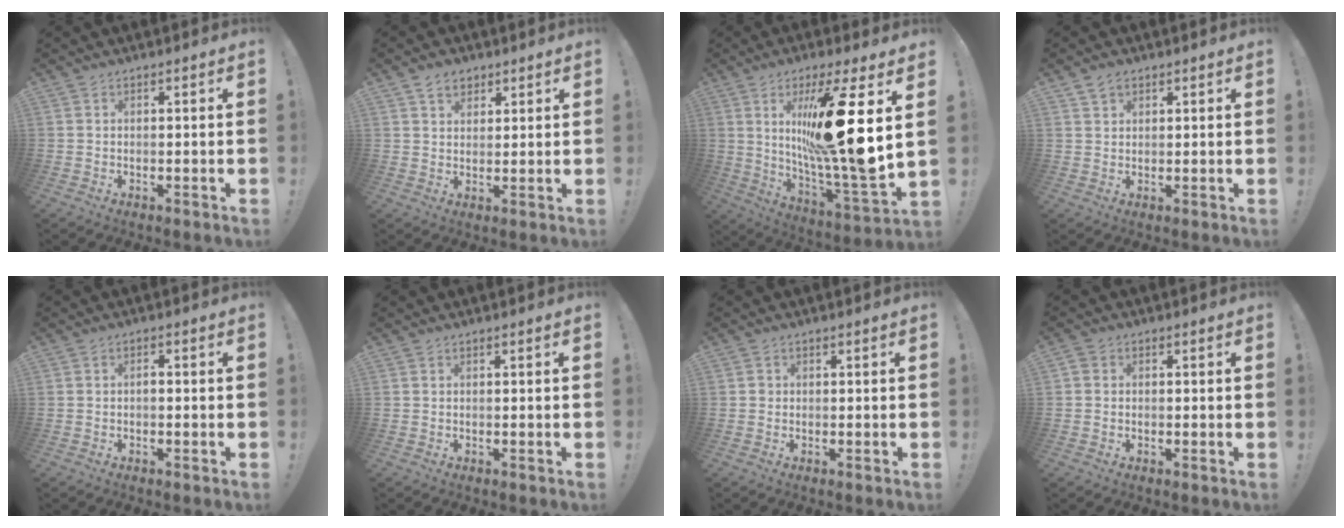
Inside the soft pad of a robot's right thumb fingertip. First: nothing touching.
{"total": 5.2, "force": [3.3, 3.5, 1.9], "torque": [-0.020, -0.011, 0.059]}
{"total": 22.9, "force": [6.2, 3.5, 21.8], "torque": [-0.341, -0.052, 0.090]}
{"total": 2.7, "force": [1.9, 1.7, 0.8], "torque": [-0.012, -0.006, 0.034]}
{"total": 1.0, "force": [-0.4, 0.3, 0.8], "torque": [-0.017, 0.000, -0.007]}
{"total": 0.0}
{"total": 1.0, "force": [0.0, 1.0, 0.2], "torque": [-0.001, 0.002, -0.001]}
{"total": 1.8, "force": [-0.4, 1.5, 0.8], "torque": [-0.013, 0.008, -0.007]}